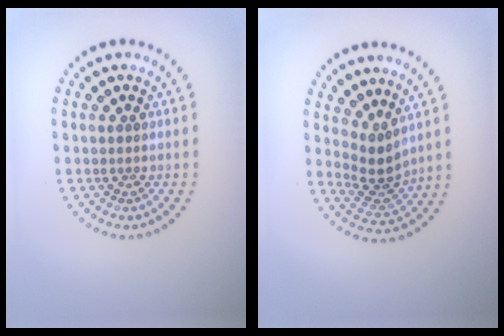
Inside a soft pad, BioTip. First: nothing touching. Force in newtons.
{"total": 2.8, "press": 2.2, "slide": 1.8}